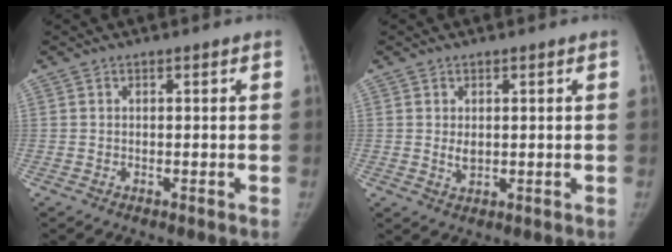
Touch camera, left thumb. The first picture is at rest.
{"total": 2.4, "force": [0.4, 1.5, 1.8], "torque": [-0.025, -0.007, 0.011]}